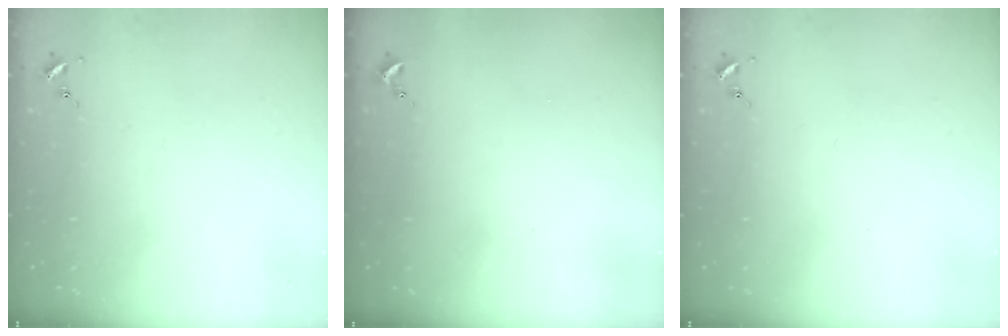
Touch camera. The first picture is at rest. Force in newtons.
{"total": 0.7, "press": 0.7, "slide": 0.1}
{"total": 0.0}